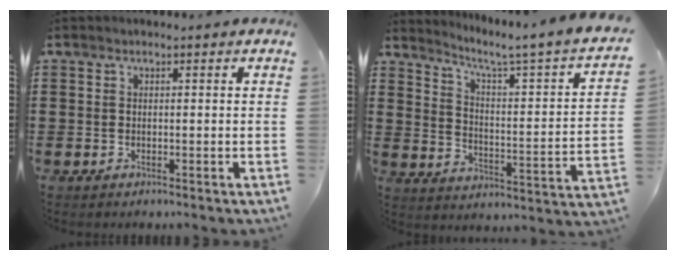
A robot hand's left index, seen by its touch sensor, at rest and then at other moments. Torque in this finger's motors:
{"motor_torque": [2.14, 0.00, -0.02, 0.01]}